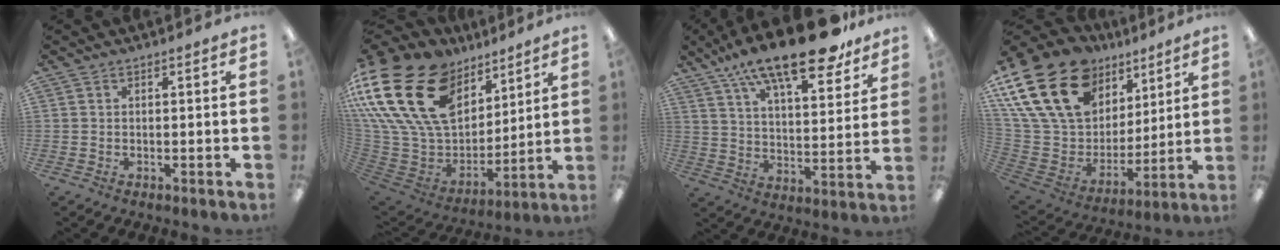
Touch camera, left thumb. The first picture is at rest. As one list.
[{"total": 28.5, "force": [12.8, 18.7, 17.3], "torque": [-0.376, -0.065, 0.257]}, {"total": 20.9, "force": [15.4, 6.4, 12.7], "torque": [-0.205, -0.094, 0.259]}, {"total": 26.8, "force": [14.3, 17.3, 14.7], "torque": [-0.316, -0.066, 0.281]}]